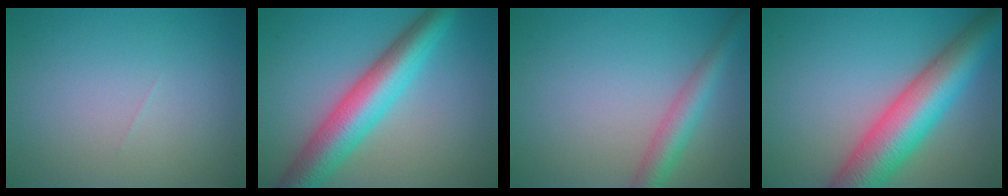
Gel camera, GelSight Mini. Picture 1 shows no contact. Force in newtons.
{"total": 7.8, "press": 7.8, "slide": 0.2}
{"total": 3.4, "press": 3.4, "slide": 0.1}
{"total": 10.1, "press": 10.1, "slide": 0.3}